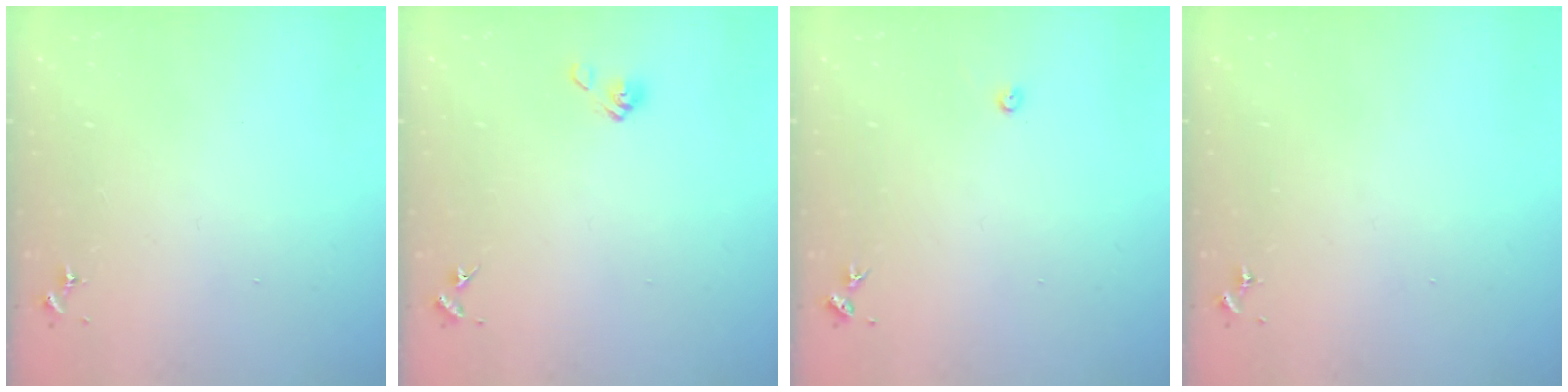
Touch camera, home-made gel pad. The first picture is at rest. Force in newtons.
{"total": 4.4, "press": 3.8, "slide": 2.2}
{"total": 2.2, "press": 2.2, "slide": 0.3}
{"total": 0.0}